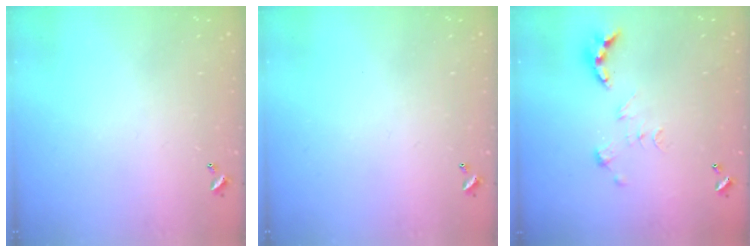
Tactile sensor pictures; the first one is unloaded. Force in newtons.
{"total": 0.0}
{"total": 3.3, "press": 3.3, "slide": 0.4}